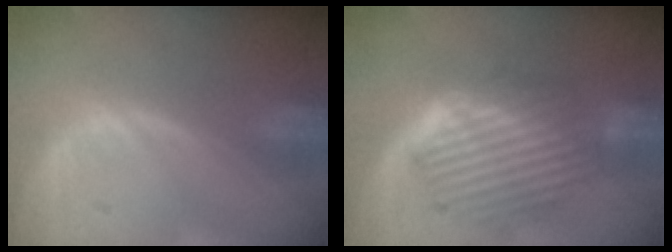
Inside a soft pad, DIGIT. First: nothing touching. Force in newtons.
{"total": 9.4, "press": 8.4, "slide": 4.4}